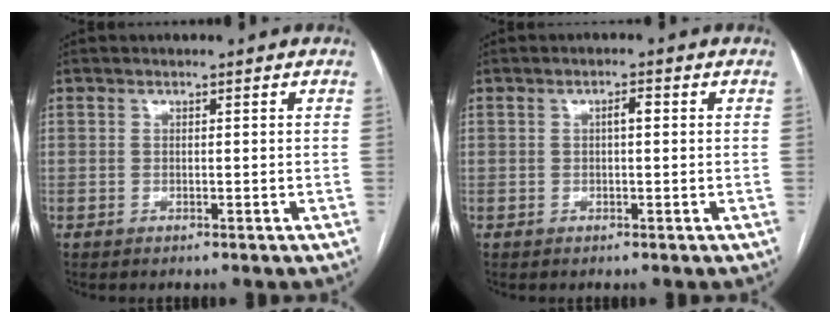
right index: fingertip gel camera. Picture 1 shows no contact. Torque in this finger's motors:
{"motor_torque": [0.35, 0.15, 0.18, 0.04]}